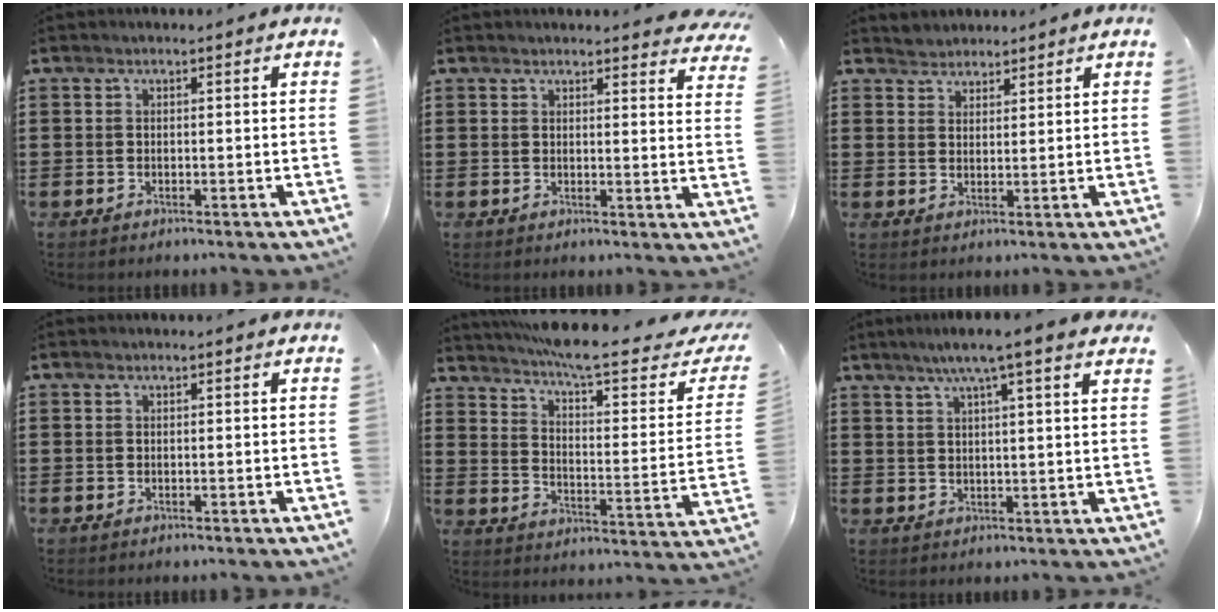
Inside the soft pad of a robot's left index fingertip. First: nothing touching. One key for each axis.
{"total": 2.8, "fx": 2.8, "fy": 0.0, "fz": 0.6, "tx": -0.014, "ty": -0.013, "tz": 0.051}
{"total": 2.0, "fx": 1.8, "fy": 0.6, "fz": -0.7, "tx": 0.005, "ty": 0.007, "tz": 0.037}
{"total": 0.0}
{"total": 7.9, "fx": 6.4, "fy": 0.0, "fz": 4.6, "tx": -0.110, "ty": -0.046, "tz": 0.104}
{"total": 5.6, "fx": 4.0, "fy": -0.5, "fz": 3.9, "tx": -0.087, "ty": -0.006, "tz": 0.066}